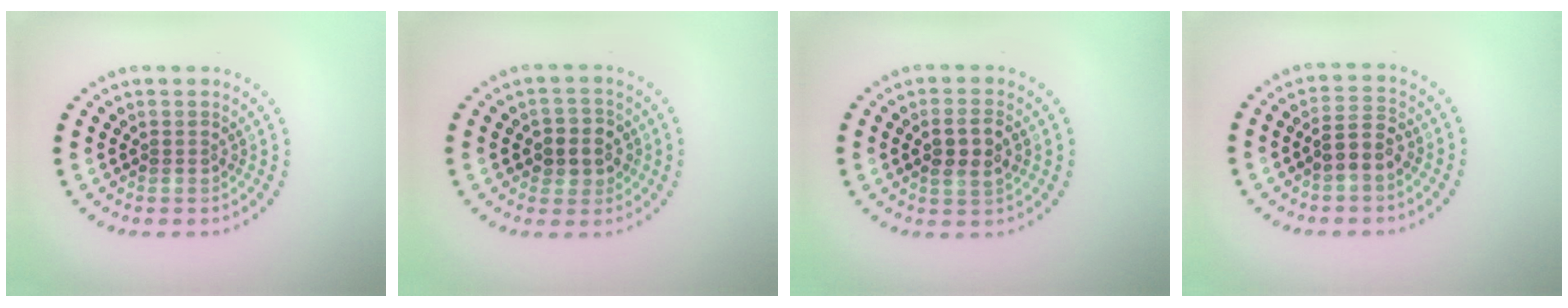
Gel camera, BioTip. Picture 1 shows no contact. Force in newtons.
{"total": 2.9, "press": 2.7, "slide": 0.8}
{"total": 2.9, "press": 2.8, "slide": 0.5}
{"total": 2.7, "press": 2.5, "slide": 0.9}